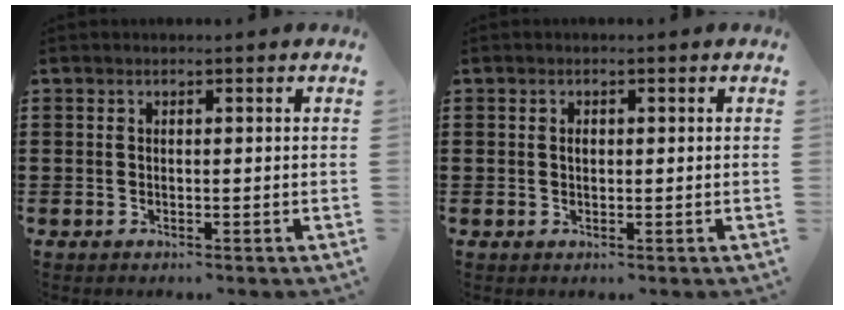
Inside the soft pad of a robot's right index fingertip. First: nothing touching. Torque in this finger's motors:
{"motor_torque": [0.15, -0.06, 0.11, 0.02]}